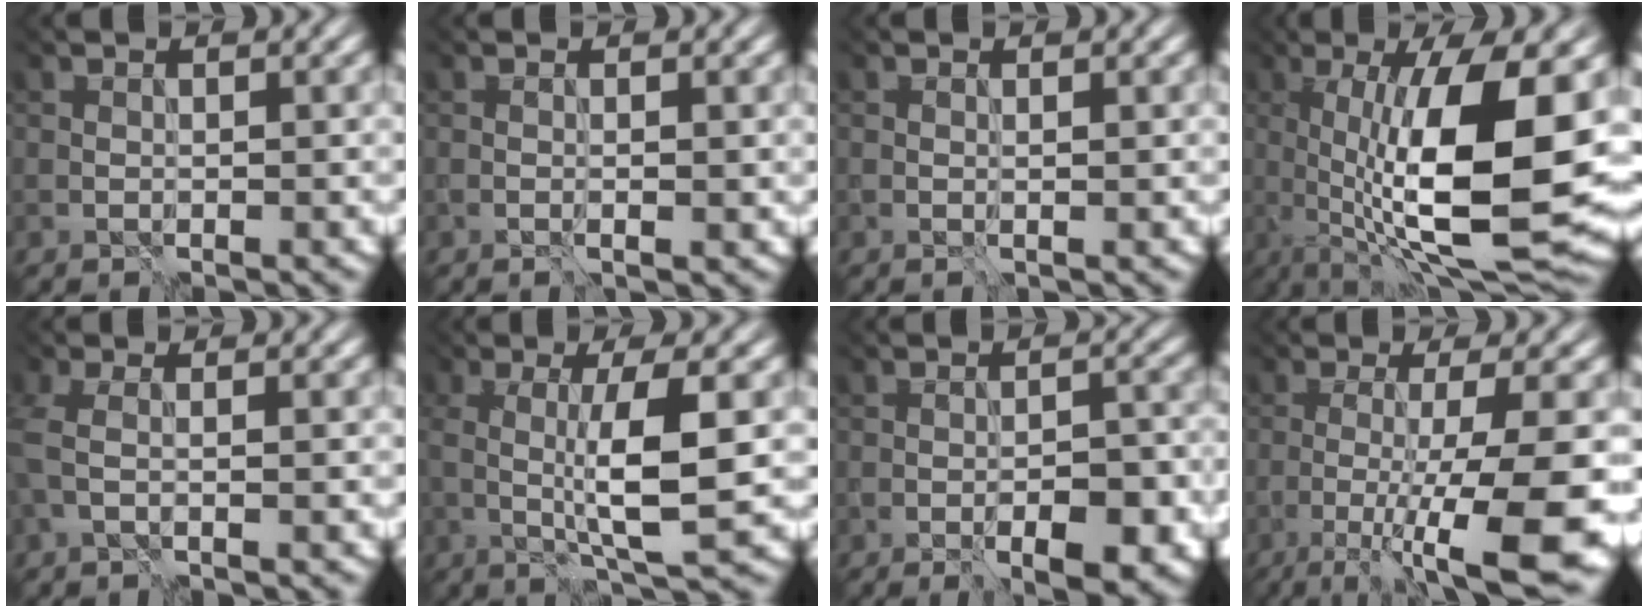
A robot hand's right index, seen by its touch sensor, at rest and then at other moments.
{"total": 0.7, "force": [-0.3, -0.3, 0.6], "torque": [-0.011, -0.005, -0.004]}
{"total": 0.0}
{"total": 13.6, "force": [-0.5, 3.5, 13.1], "torque": [-0.211, -0.015, -0.008]}
{"total": 1.5, "force": [-0.3, 0.2, 1.5], "torque": [-0.046, -0.001, -0.013]}
{"total": 5.5, "force": [-0.4, 0.5, 5.4], "torque": [-0.102, -0.009, -0.005]}
{"total": 4.7, "force": [-2.3, 1.1, 4.0], "torque": [-0.056, -0.010, -0.029]}
{"total": 10.6, "force": [-3.5, 1.7, 9.9], "torque": [-0.138, -0.021, -0.048]}